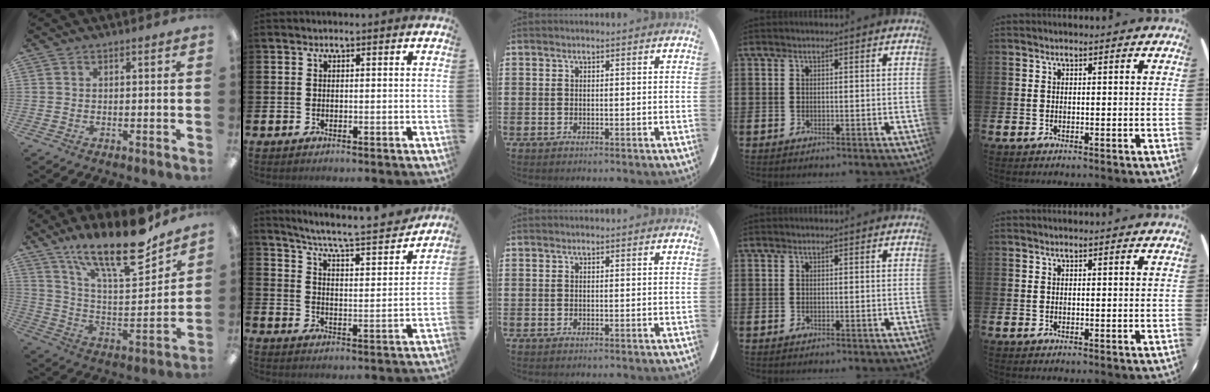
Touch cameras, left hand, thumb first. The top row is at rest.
{"thumb": {"total": 21.6, "force": [15.7, 6.1, 13.5], "torque": [-0.225, -0.102, 0.264]}, "index": {"total": 6.6, "force": [6.1, 0.2, 2.4], "torque": [-0.074, -0.049, 0.098]}}